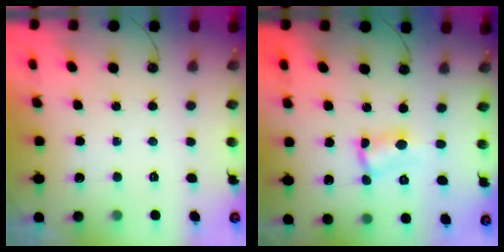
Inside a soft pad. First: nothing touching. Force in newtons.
{"total": 2.0, "press": 2.0, "slide": 0.6}